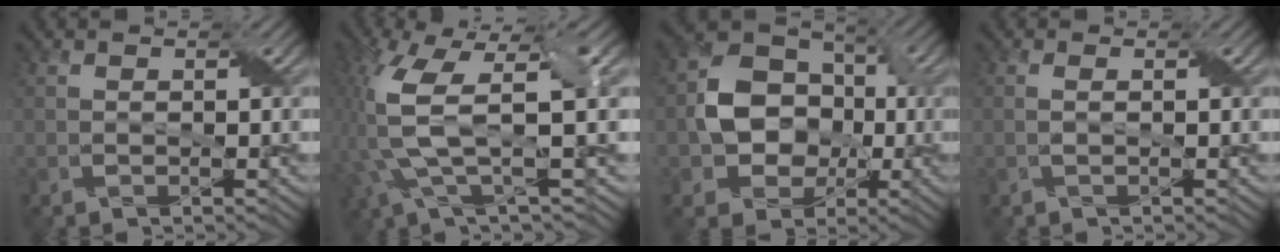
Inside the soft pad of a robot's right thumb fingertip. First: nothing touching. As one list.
[{"total": 10.6, "force": [1.0, 3.3, 10.0], "torque": [-0.229, -0.008, 0.015]}, {"total": 9.8, "force": [-1.1, 8.1, 5.3], "torque": [-0.103, -0.001, -0.039]}, {"total": 0.8, "force": [0.1, 0.2, 0.8], "torque": [-0.016, 0.006, -0.002]}]